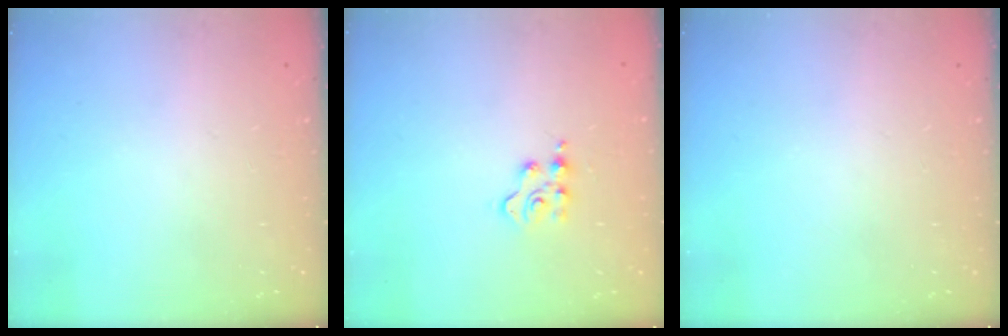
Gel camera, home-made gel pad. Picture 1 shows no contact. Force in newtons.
{"total": 3.7, "press": 3.7, "slide": 0.5}
{"total": 0.0}